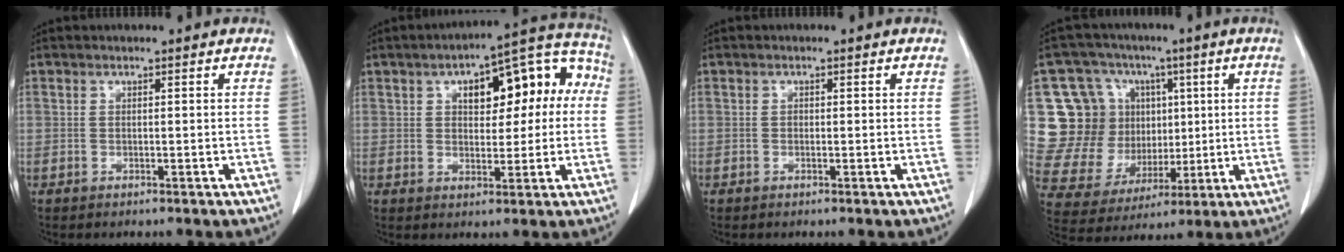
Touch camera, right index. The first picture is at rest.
{"total": 14.4, "force": [3.1, 6.5, 12.4], "torque": [-0.154, 0.055, 0.043]}
{"total": 0.0}
{"total": 17.0, "force": [4.0, 14.2, 8.4], "torque": [-0.167, 0.058, 0.101]}